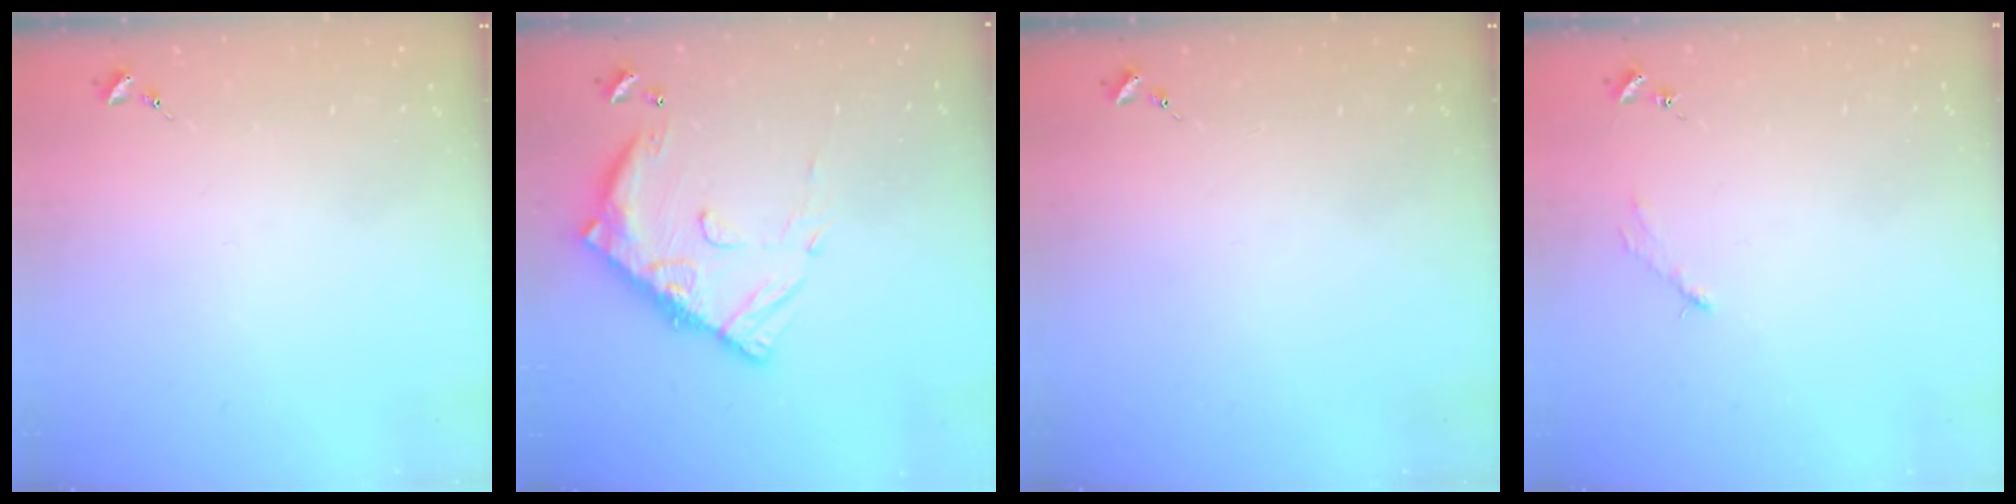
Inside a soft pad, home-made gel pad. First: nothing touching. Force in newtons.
{"total": 14.4, "press": 14.4, "slide": 1.3}
{"total": 0.0}
{"total": 2.6, "press": 2.6, "slide": 0.3}